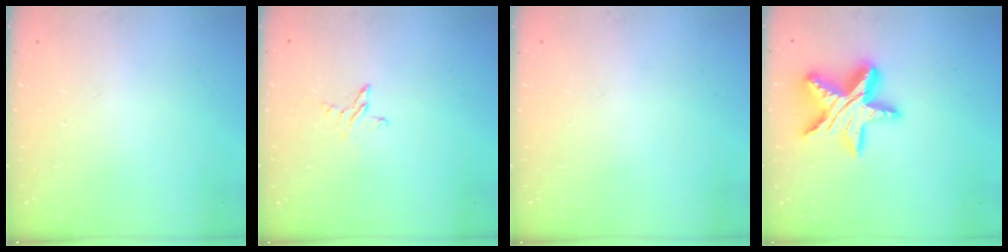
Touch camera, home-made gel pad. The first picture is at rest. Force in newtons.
{"total": 3.4, "press": 3.4, "slide": 0.4}
{"total": 0.0}
{"total": 17.3, "press": 17.2, "slide": 1.5}